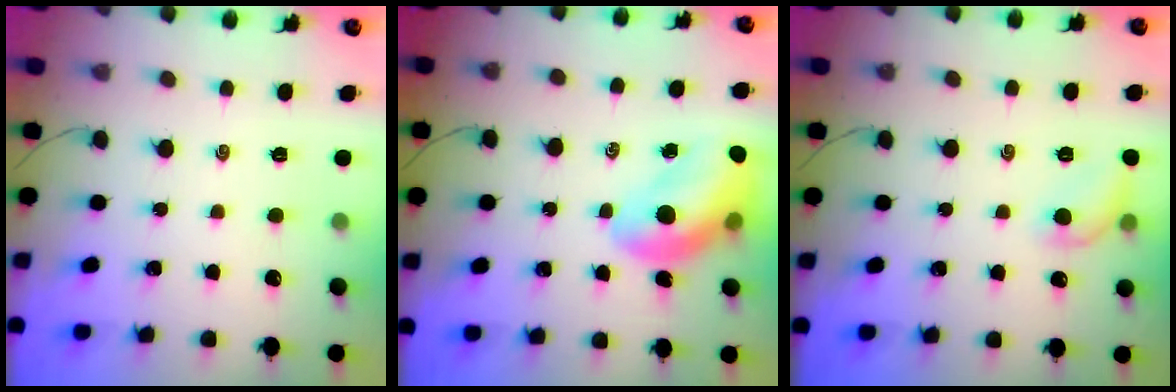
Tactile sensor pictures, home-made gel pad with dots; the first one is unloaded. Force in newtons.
{"total": 13.8, "press": 13.2, "slide": 4.1}
{"total": 7.8, "press": 7.7, "slide": 1.0}